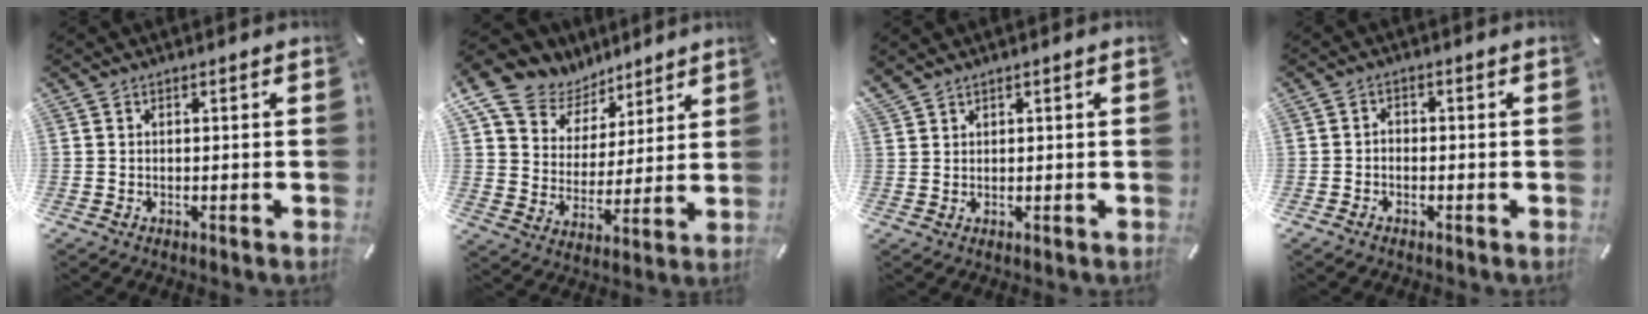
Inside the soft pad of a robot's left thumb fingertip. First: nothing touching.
{"total": 13.0, "force": [8.6, 9.1, 3.4], "torque": [-0.078, -0.056, 0.164]}
{"total": 1.6, "force": [1.4, 0.4, 0.6], "torque": [-0.012, -0.003, 0.028]}
{"total": 1.5, "force": [-1.0, 0.9, 0.5], "torque": [-0.009, 0.007, -0.021]}